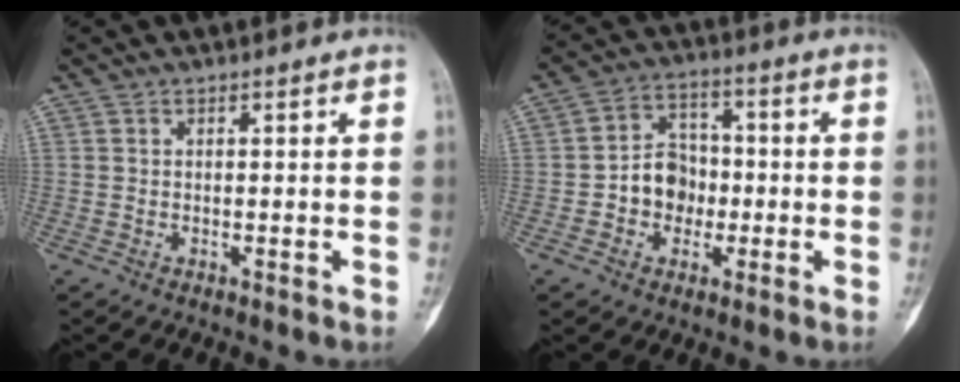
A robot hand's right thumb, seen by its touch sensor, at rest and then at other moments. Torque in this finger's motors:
{"motor_torque": [0.05, 0.05, 0.32, -0.31, -0.05]}